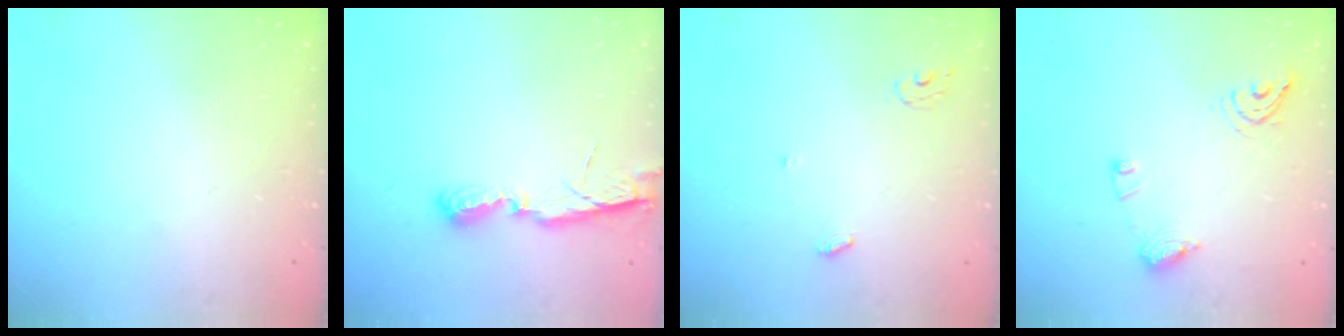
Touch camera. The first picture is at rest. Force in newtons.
{"total": 6.5, "press": 6.5, "slide": 0.5}
{"total": 4.1, "press": 4.1, "slide": 0.2}
{"total": 9.0, "press": 9.0, "slide": 0.7}